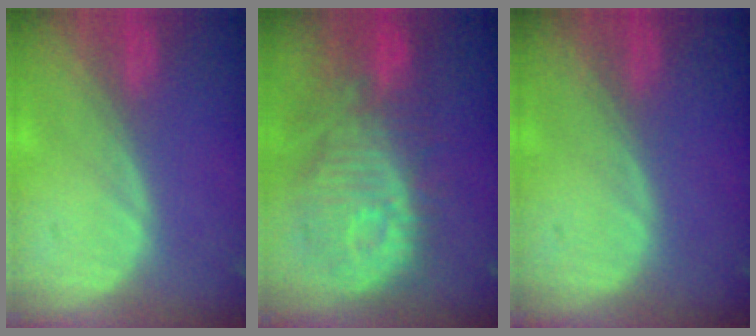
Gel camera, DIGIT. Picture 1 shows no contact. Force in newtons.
{"total": 12.1, "press": 10.9, "slide": 5.3}
{"total": 0.0}